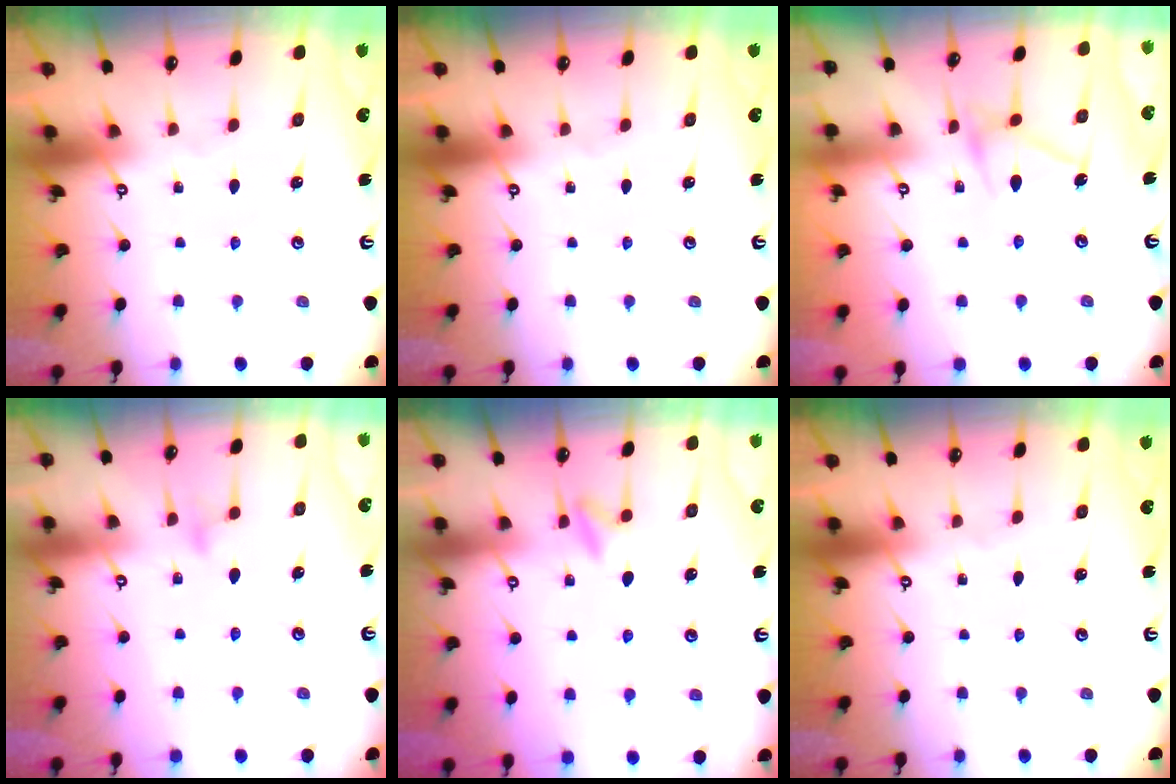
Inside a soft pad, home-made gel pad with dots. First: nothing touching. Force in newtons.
{"total": 0.0}
{"total": 13.3, "press": 13.3, "slide": 0.4}
{"total": 10.8, "press": 10.7, "slide": 0.5}
{"total": 5.4, "press": 5.1, "slide": 1.7}
{"total": 0.0}